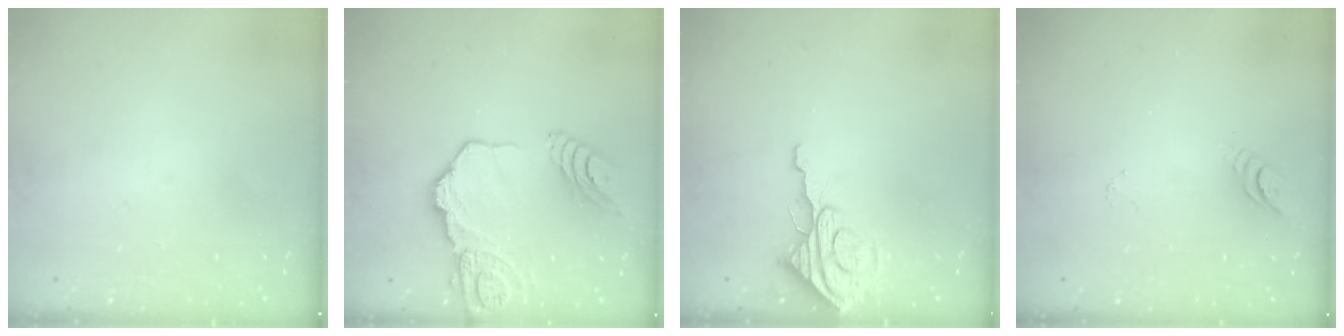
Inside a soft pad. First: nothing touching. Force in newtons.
{"total": 16.7, "press": 16.6, "slide": 1.9}
{"total": 8.1, "press": 8.1, "slide": 0.7}
{"total": 3.5, "press": 3.5, "slide": 0.5}